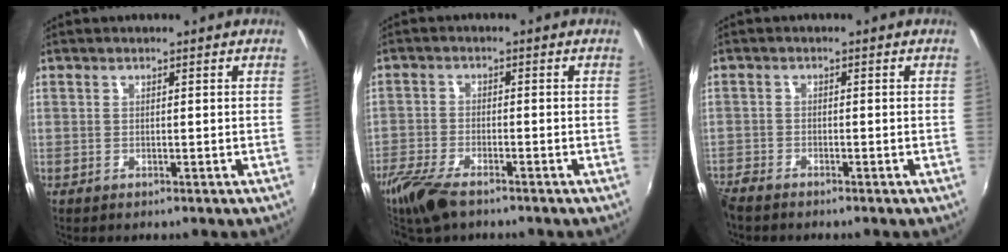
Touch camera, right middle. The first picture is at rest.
{"total": 8.8, "force": [-6.7, 2.6, 5.2], "torque": [-0.136, -0.029, -0.130]}
{"total": 4.2, "force": [-3.7, 0.9, 1.6], "torque": [-0.046, -0.020, -0.074]}